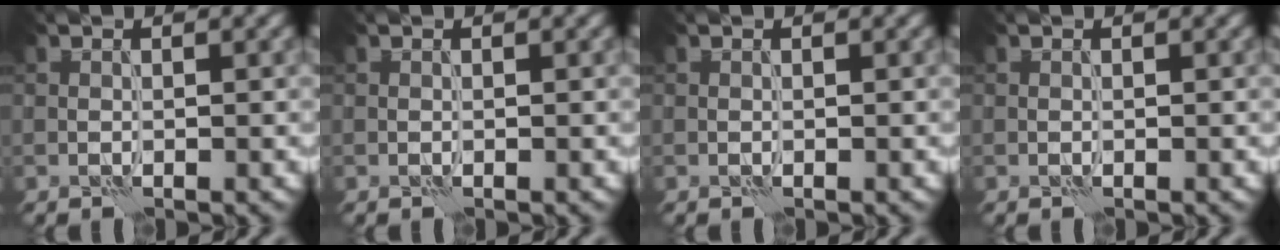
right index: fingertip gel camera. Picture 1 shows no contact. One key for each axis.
{"total": 0.0}
{"total": 0.0}
{"total": 0.0}